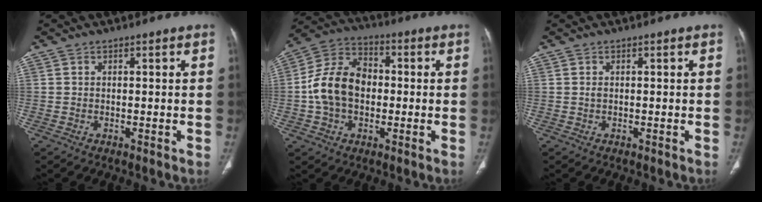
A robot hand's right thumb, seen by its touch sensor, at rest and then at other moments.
{"total": 13.3, "force": [-0.8, 9.6, 9.2], "torque": [-0.159, 0.035, -0.020]}
{"total": 0.5, "force": [0.0, 0.4, 0.4], "torque": [-0.009, 0.001, 0.001]}